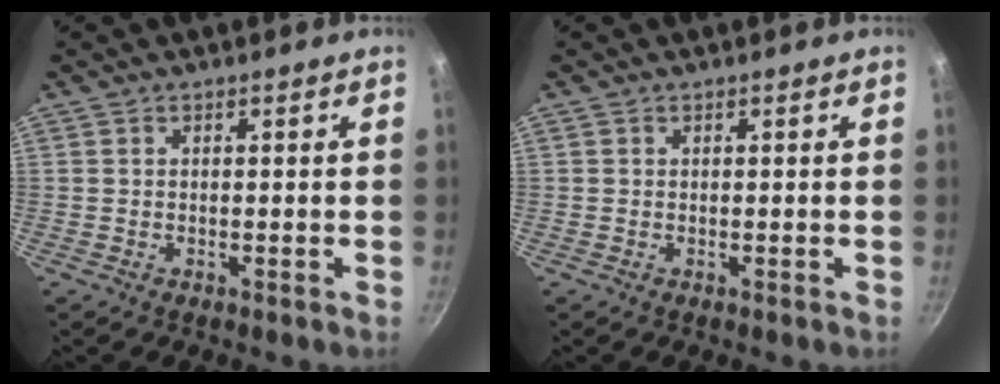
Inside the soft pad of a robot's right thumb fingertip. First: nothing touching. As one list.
[{"total": 0.0}]